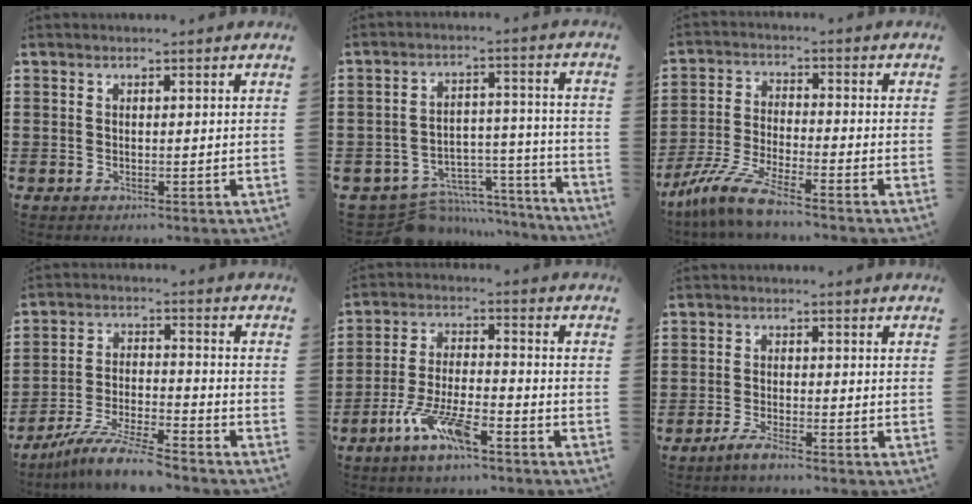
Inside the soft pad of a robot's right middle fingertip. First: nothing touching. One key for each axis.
{"total": 8.5, "fx": -7.6, "fy": 3.3, "fz": 1.7, "tx": -0.033, "ty": 0.030, "tz": -0.140}
{"total": 7.4, "fx": -6.4, "fy": 0.1, "fz": 3.6, "tx": -0.095, "ty": -0.011, "tz": -0.131}
{"total": 8.4, "fx": -7.6, "fy": 0.4, "fz": 3.5, "tx": -0.073, "ty": 0.005, "tz": -0.149}
{"total": 8.5, "fx": -5.4, "fy": 1.9, "fz": 6.3, "tx": -0.140, "ty": -0.006, "tz": -0.101}
{"total": 2.7, "fx": -2.2, "fy": 0.3, "fz": 1.4, "tx": -0.037, "ty": 0.001, "tz": -0.047}